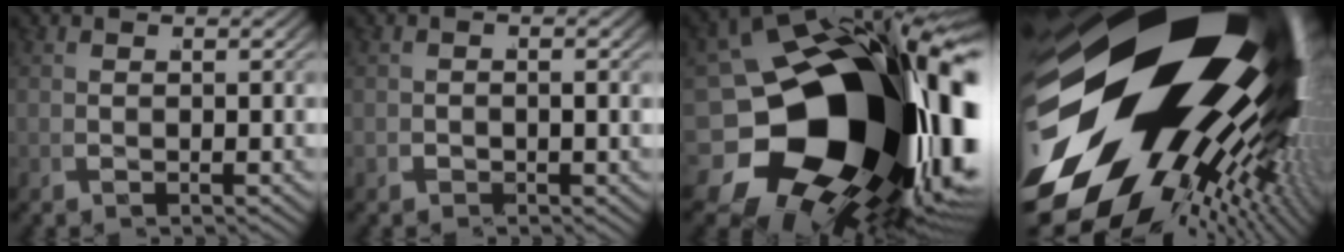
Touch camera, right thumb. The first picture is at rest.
{"total": 0.6, "force": [-0.3, -0.3, -0.4], "torque": [0.015, 0.001, -0.006]}
{"total": 30.4, "force": [-2.9, 17.9, 24.4], "torque": [-0.402, -0.078, -0.006]}
{"total": 41.3, "force": [-0.5, 24.9, 33.0], "torque": [-0.446, -0.029, -0.009]}